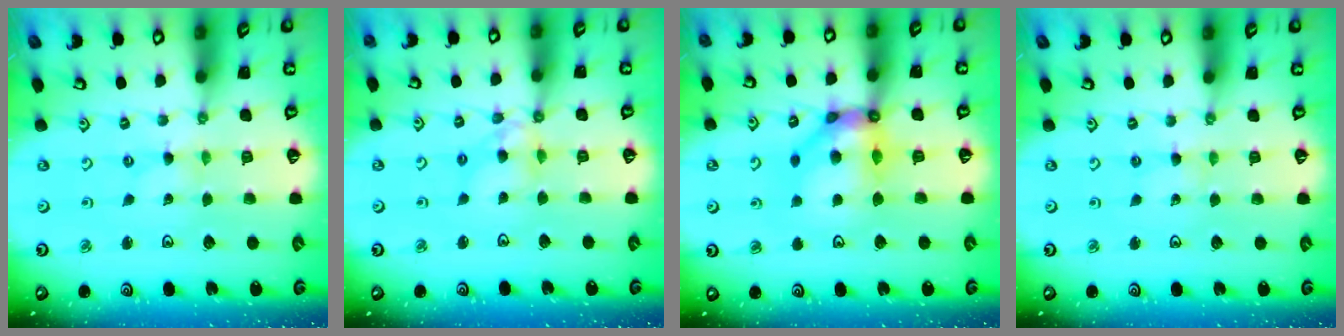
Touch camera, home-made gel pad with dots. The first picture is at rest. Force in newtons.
{"total": 8.4, "press": 8.3, "slide": 0.6}
{"total": 12.7, "press": 12.5, "slide": 2.0}
{"total": 2.1, "press": 2.0, "slide": 0.3}